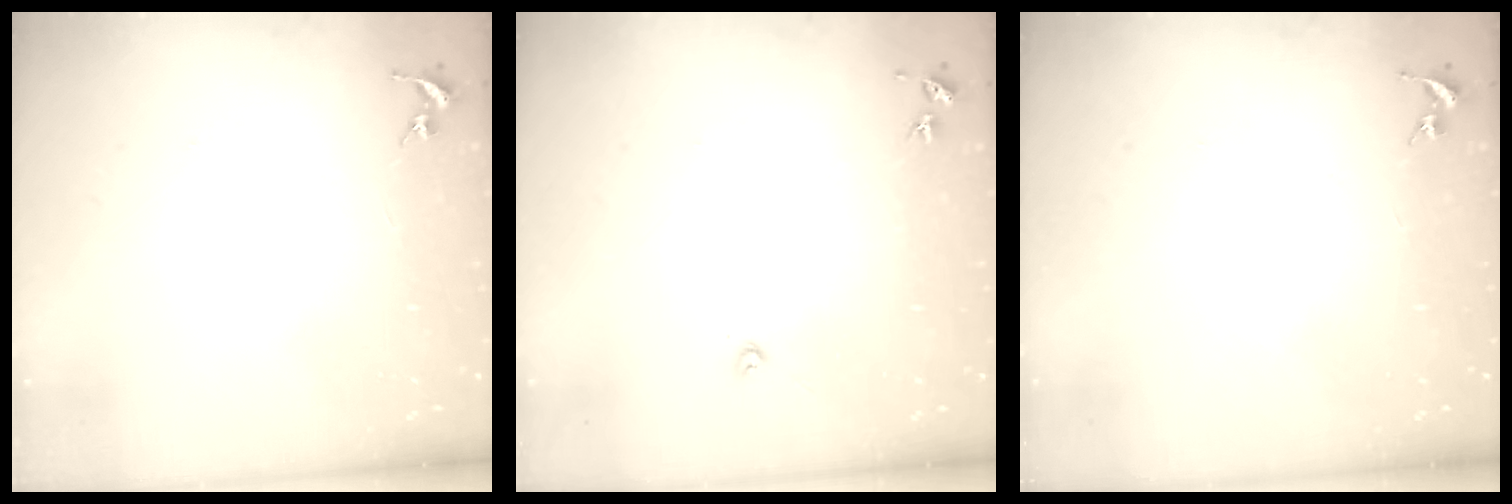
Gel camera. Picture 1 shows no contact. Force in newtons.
{"total": 2.2, "press": 2.2, "slide": 0.3}
{"total": 0.0}